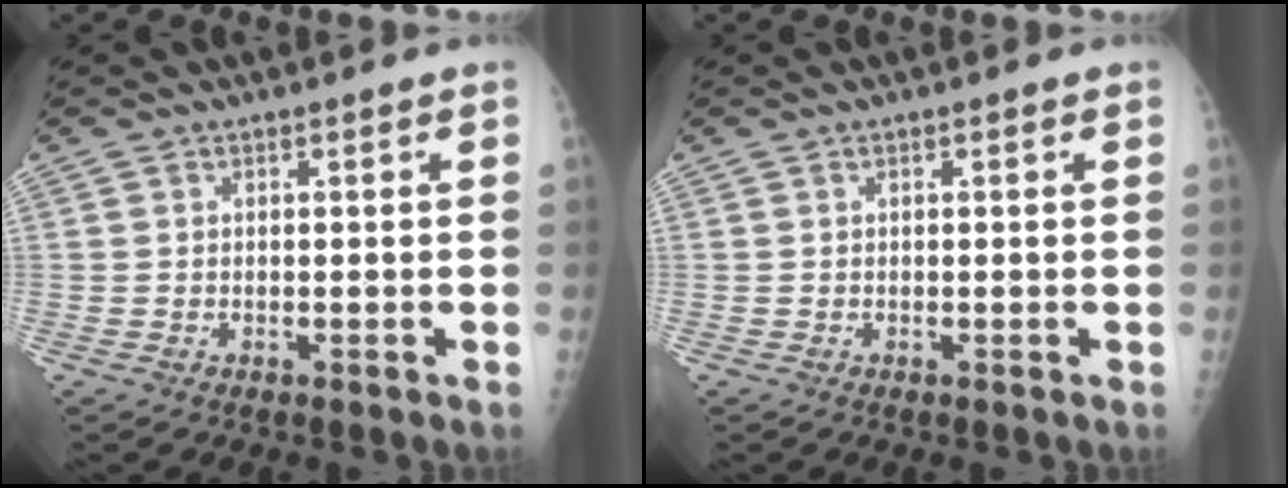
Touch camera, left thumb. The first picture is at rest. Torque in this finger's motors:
{"motor_torque": [-0.07, 0.14, -0.40, -0.11, 0.02]}